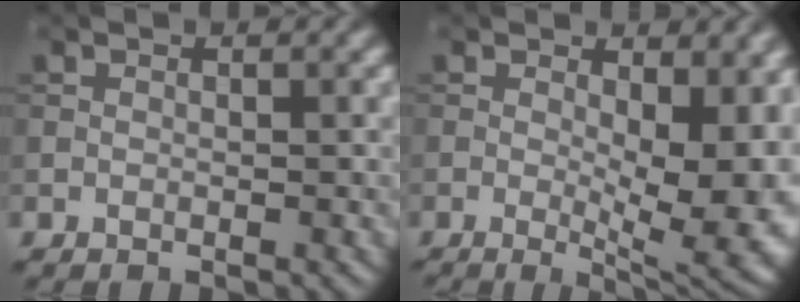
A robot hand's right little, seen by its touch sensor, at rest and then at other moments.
{"total": 9.7, "force": [-0.2, 4.3, 8.7], "torque": [-0.108, -0.009, 0.001]}